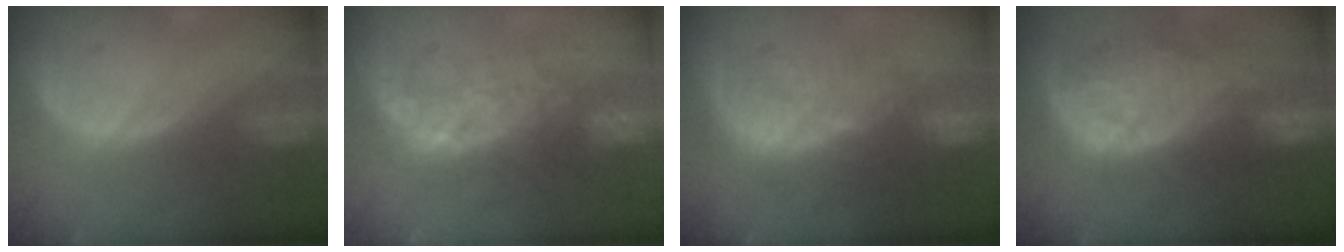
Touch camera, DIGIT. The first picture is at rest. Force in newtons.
{"total": 8.0, "press": 7.8, "slide": 1.9}
{"total": 9.2, "press": 9.0, "slide": 2.0}
{"total": 12.2, "press": 11.0, "slide": 5.3}